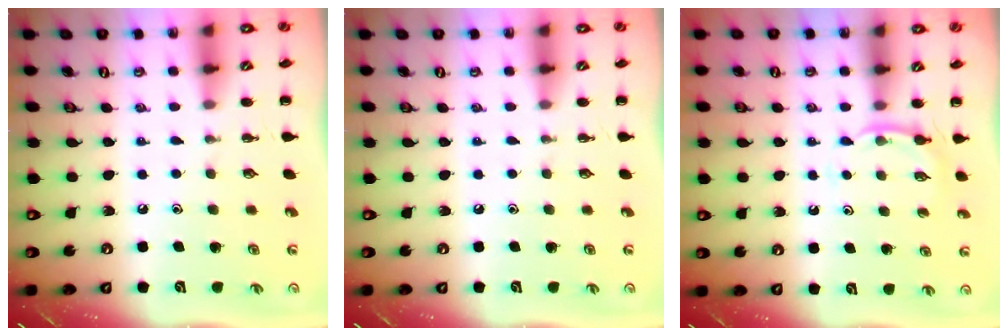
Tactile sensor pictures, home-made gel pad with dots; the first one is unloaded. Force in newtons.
{"total": 0.0}
{"total": 4.8, "press": 4.6, "slide": 1.3}